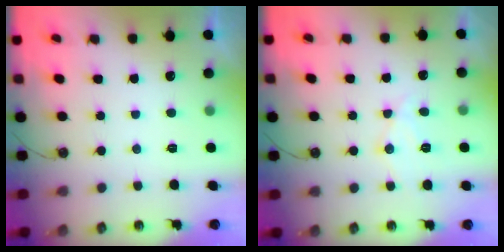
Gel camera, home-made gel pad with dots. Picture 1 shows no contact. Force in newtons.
{"total": 10.0, "press": 10.0, "slide": 0.2}